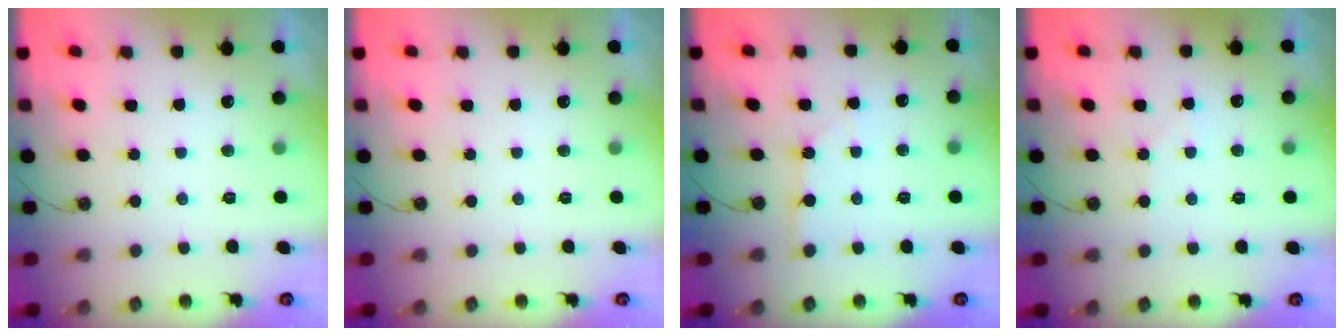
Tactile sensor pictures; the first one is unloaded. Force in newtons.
{"total": 0.0}
{"total": 2.2, "press": 2.2, "slide": 0.3}
{"total": 3.2, "press": 3.1, "slide": 0.6}